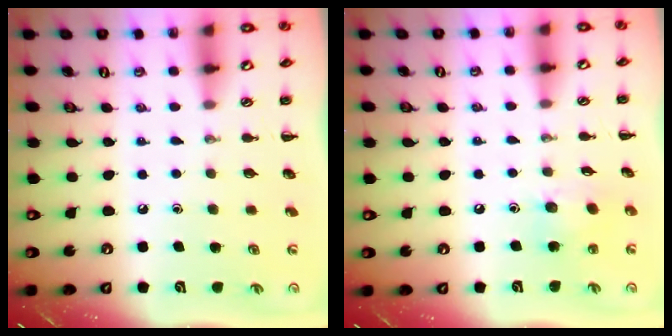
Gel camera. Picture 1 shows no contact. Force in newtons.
{"total": 8.2, "press": 8.1, "slide": 1.7}